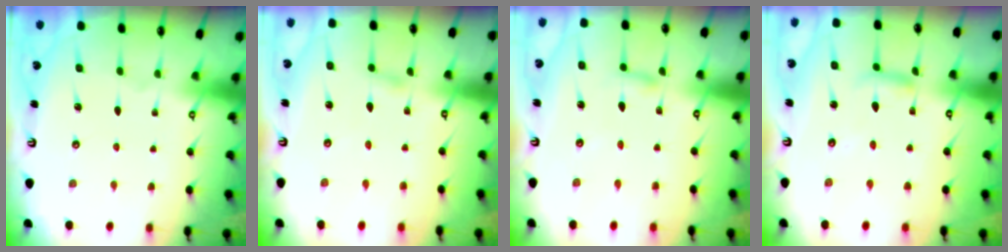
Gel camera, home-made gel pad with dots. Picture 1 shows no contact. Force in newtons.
{"total": 1.9, "press": 1.9, "slide": 0.2}
{"total": 2.7, "press": 2.7, "slide": 0.2}
{"total": 7.1, "press": 7.1, "slide": 0.5}